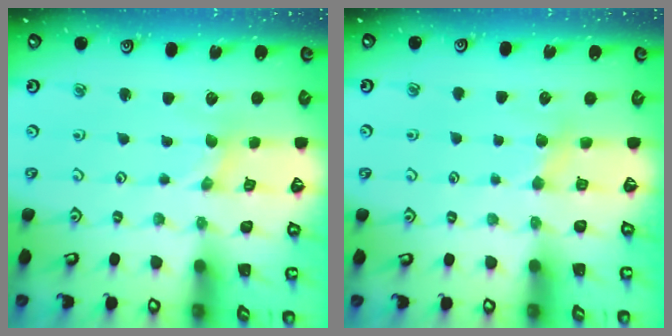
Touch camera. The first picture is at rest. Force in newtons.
{"total": 3.0, "press": 2.9, "slide": 0.3}